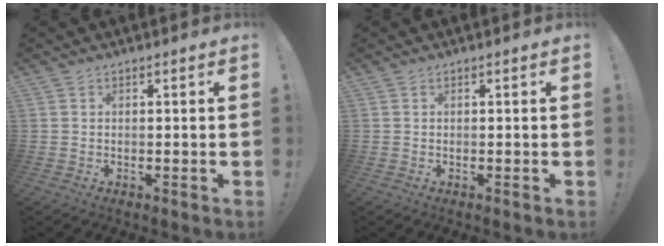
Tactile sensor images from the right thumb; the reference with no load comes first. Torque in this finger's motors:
{"motor_torque": [-0.15, -0.05, -0.38, 0.08, 0.04]}